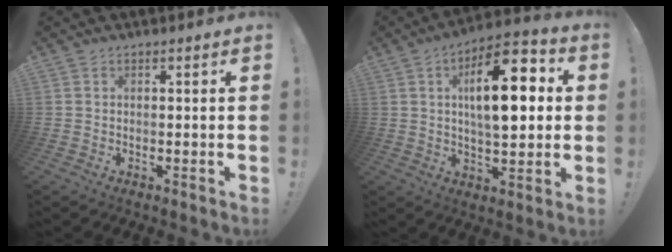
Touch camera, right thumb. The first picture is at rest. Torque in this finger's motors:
{"motor_torque": [0.01, 1.10, 1.49, 0.13, 0.30]}